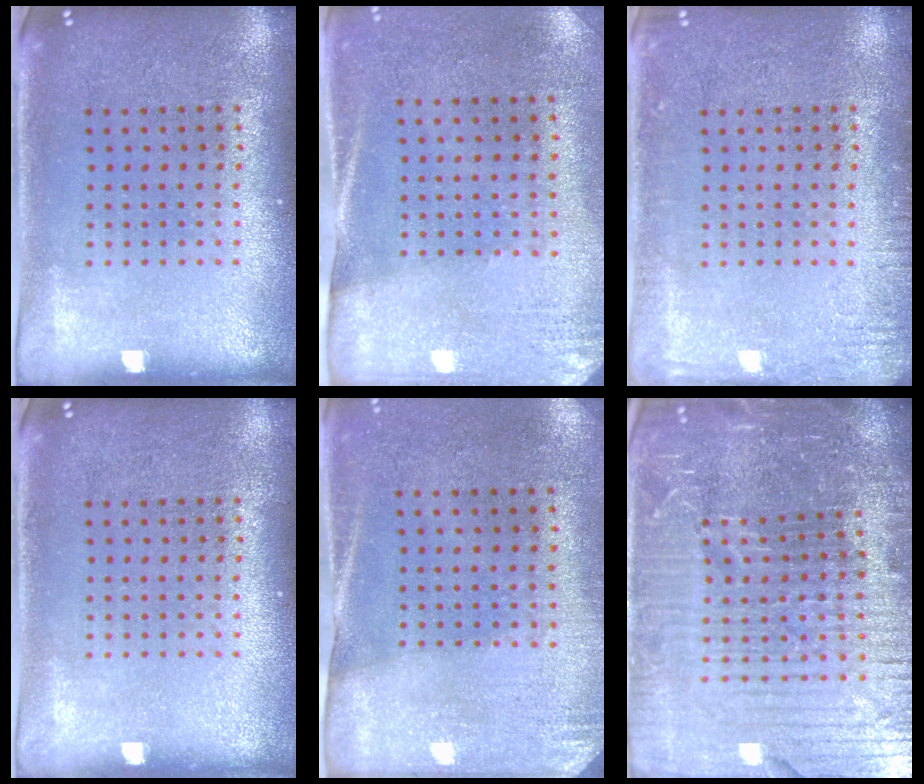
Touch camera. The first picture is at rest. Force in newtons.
{"total": 2.6, "press": 2.3, "slide": 1.3}
{"total": 1.8, "press": 1.8, "slide": 0.2}
{"total": 0.0}
{"total": 2.7, "press": 2.4, "slide": 1.3}
{"total": 6.7, "press": 5.8, "slide": 3.3}